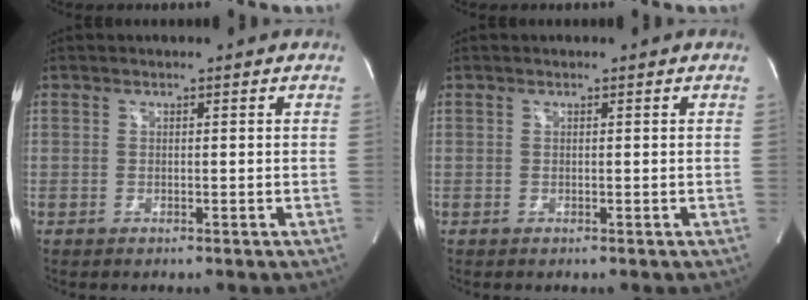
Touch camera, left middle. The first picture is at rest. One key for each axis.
{"total": 0.0}